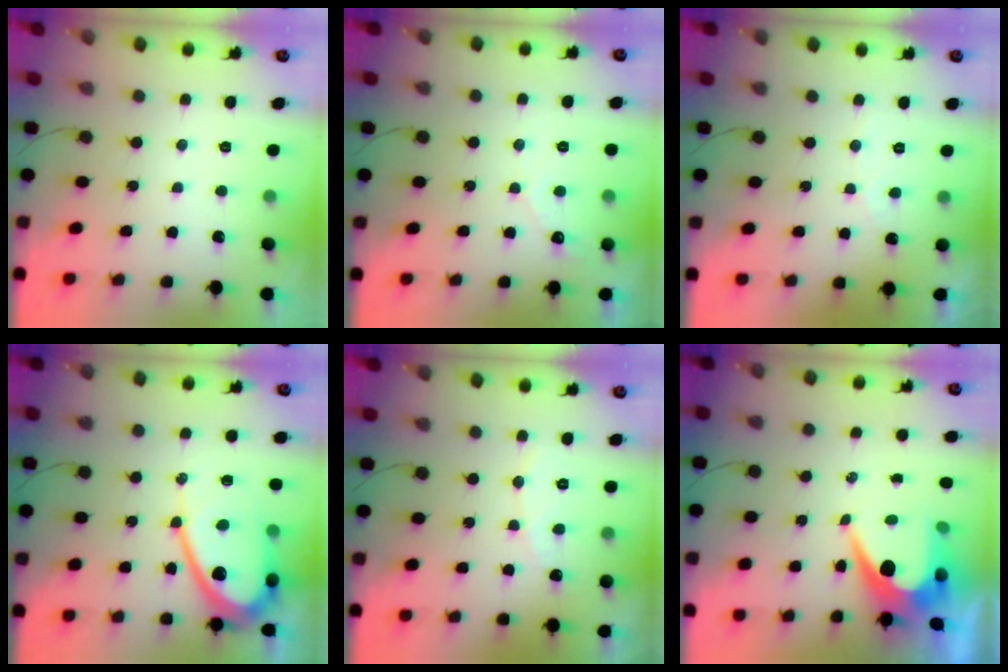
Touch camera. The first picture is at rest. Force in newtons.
{"total": 2.9, "press": 2.9, "slide": 0.1}
{"total": 2.2, "press": 2.2, "slide": 0.1}
{"total": 12.6, "press": 12.5, "slide": 1.2}
{"total": 5.1, "press": 5.1, "slide": 0.4}
{"total": 7.8, "press": 7.7, "slide": 0.5}